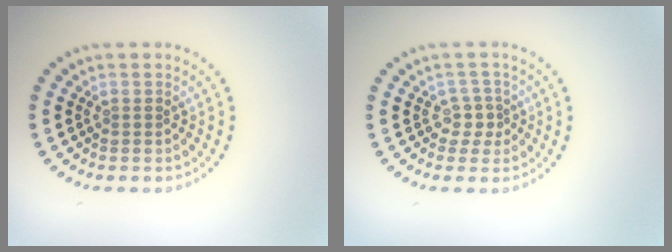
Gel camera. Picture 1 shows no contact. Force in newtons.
{"total": 1.8, "press": 1.4, "slide": 1.1}